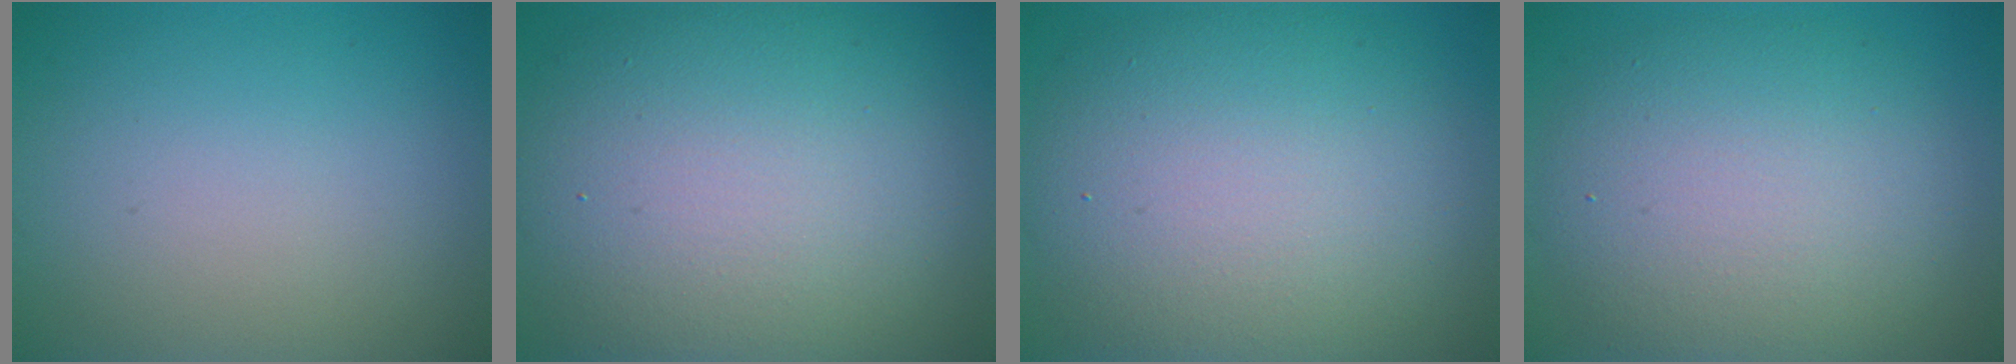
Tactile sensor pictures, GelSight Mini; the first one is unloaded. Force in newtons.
{"total": 13.0, "press": 13.0, "slide": 0.9}
{"total": 11.4, "press": 11.4, "slide": 0.8}
{"total": 8.7, "press": 8.7, "slide": 0.5}